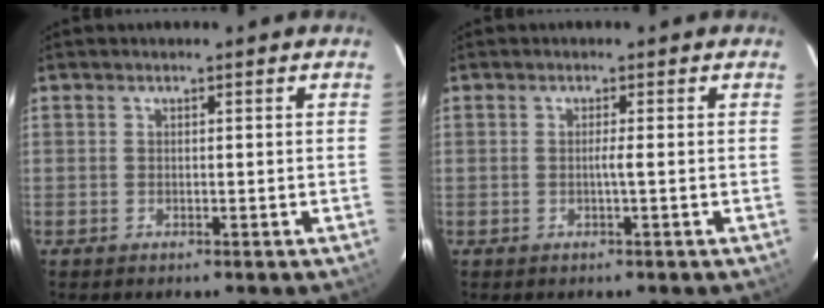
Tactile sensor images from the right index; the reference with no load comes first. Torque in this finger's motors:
{"motor_torque": [0.26, 0.01, 0.07, 0.02]}